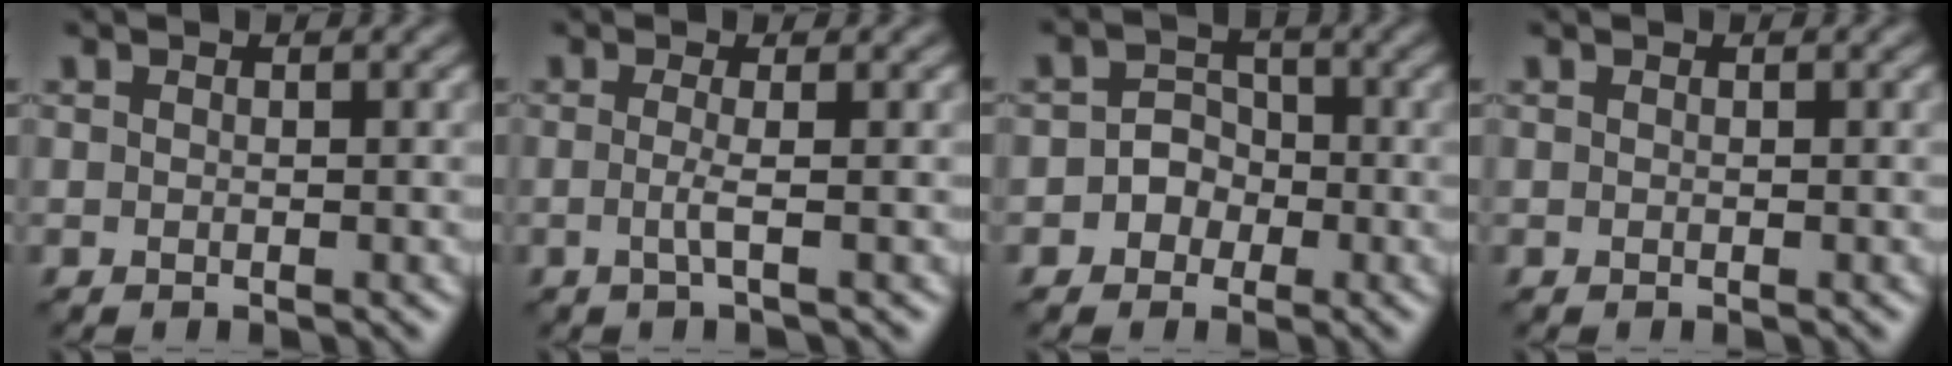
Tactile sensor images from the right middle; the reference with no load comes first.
{"total": 1.7, "force": [-0.2, 0.4, 1.6], "torque": [-0.031, -0.005, -0.009]}
{"total": 2.5, "force": [-0.7, 2.3, 0.8], "torque": [0.014, 0.004, -0.024]}
{"total": 0.0}